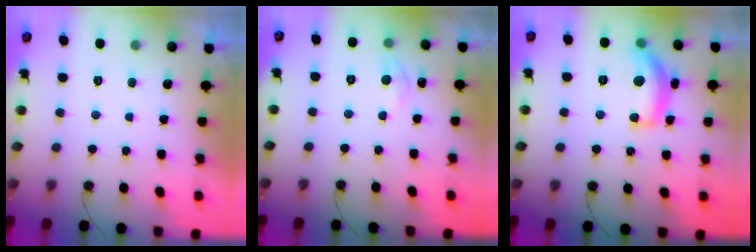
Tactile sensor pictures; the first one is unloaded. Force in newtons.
{"total": 4.6, "press": 4.6, "slide": 0.5}
{"total": 13.7, "press": 13.7, "slide": 1.0}